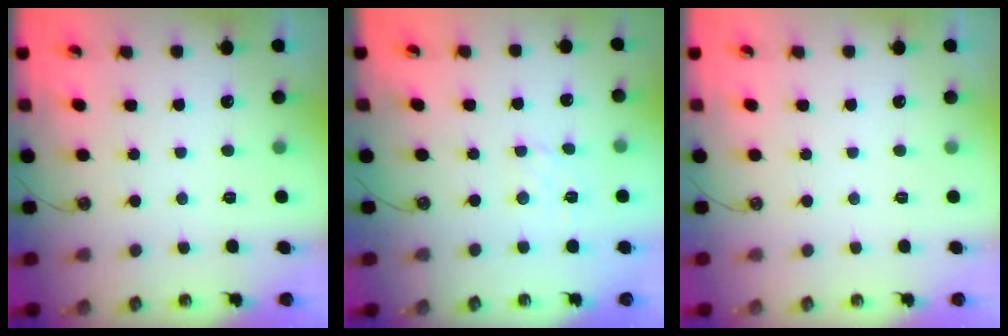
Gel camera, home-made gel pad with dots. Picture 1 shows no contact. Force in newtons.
{"total": 2.9, "press": 2.8, "slide": 0.5}
{"total": 0.0}